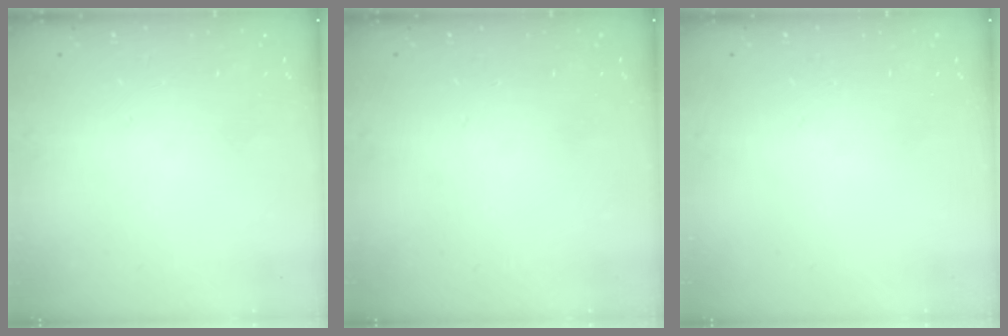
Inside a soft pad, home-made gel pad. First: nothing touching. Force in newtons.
{"total": 0.0}
{"total": 0.0}